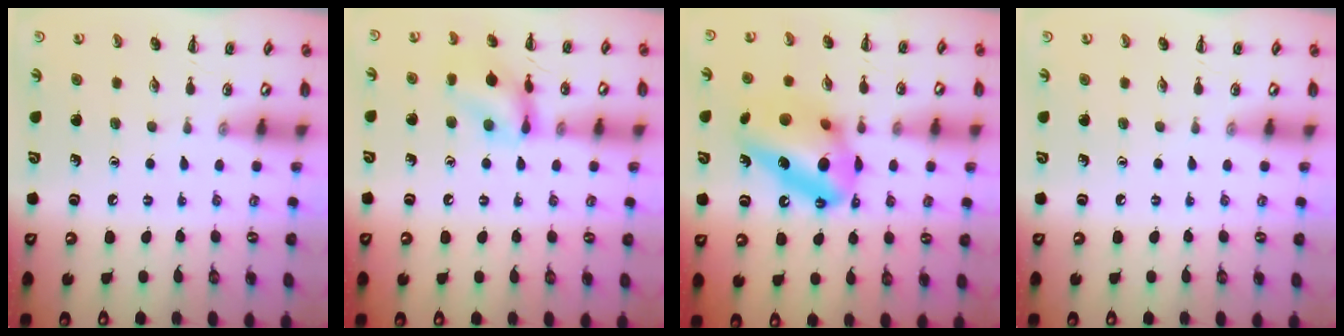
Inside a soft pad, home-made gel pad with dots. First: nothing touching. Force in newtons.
{"total": 12.6, "press": 12.5, "slide": 1.2}
{"total": 16.2, "press": 16.2, "slide": 0.3}
{"total": 0.0}